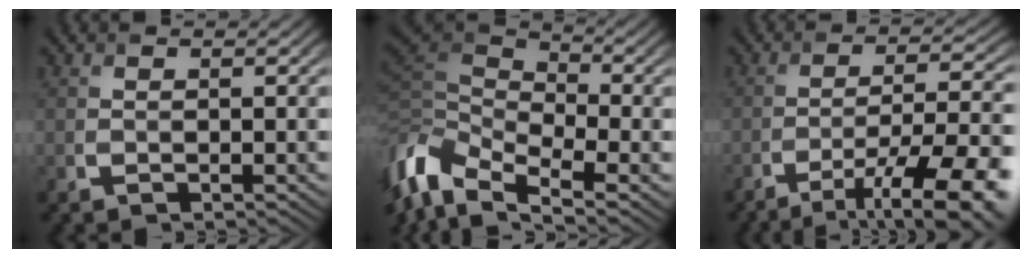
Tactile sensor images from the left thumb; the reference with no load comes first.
{"total": 11.3, "force": [-4.5, 6.5, 8.1], "torque": [-0.224, -0.004, -0.096]}
{"total": 13.5, "force": [-8.6, 3.2, 9.9], "torque": [-0.149, -0.004, -0.123]}